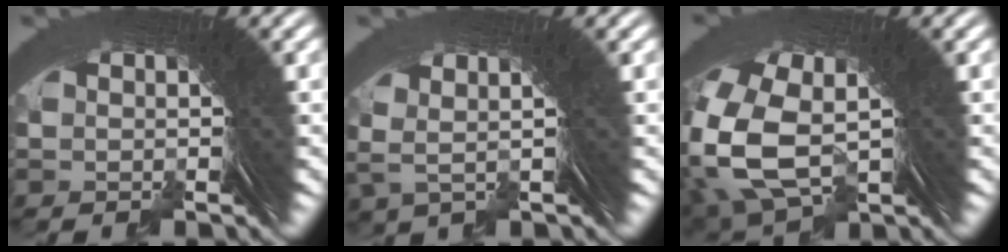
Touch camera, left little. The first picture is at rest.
{"total": 4.4, "force": [1.2, 2.5, 3.4], "torque": [-0.076, 0.001, 0.017]}
{"total": 10.0, "force": [-0.7, 7.7, 6.2], "torque": [-0.171, -0.047, 0.006]}